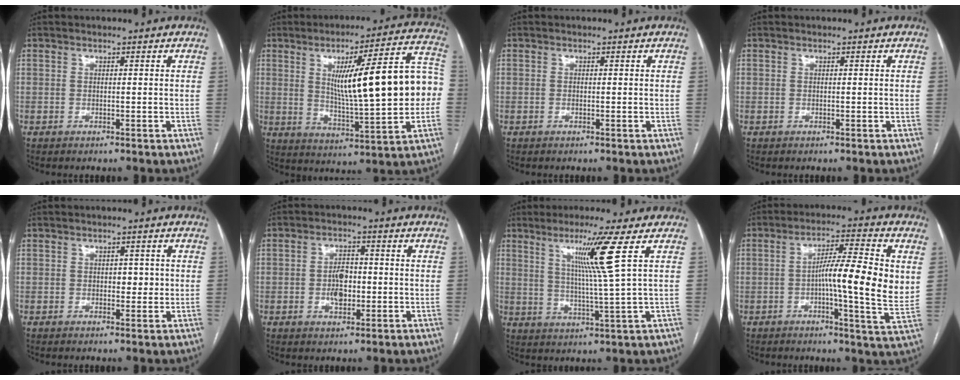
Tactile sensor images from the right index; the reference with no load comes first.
{"total": 20.0, "force": [1.7, 2.9, 19.8], "torque": [-0.285, 0.032, 0.031]}
{"total": 0.0}
{"total": 0.0}
{"total": 2.2, "force": [0.1, 1.4, 1.7], "torque": [-0.020, 0.002, 0.003]}
{"total": 4.4, "force": [-0.7, 2.6, 3.5], "torque": [-0.059, 0.003, -0.011]}
{"total": 8.7, "force": [3.6, -2.6, 7.5], "torque": [-0.137, -0.016, 0.071]}
{"total": 12.7, "force": [0.7, 0.8, 12.6], "torque": [-0.195, 0.007, 0.003]}